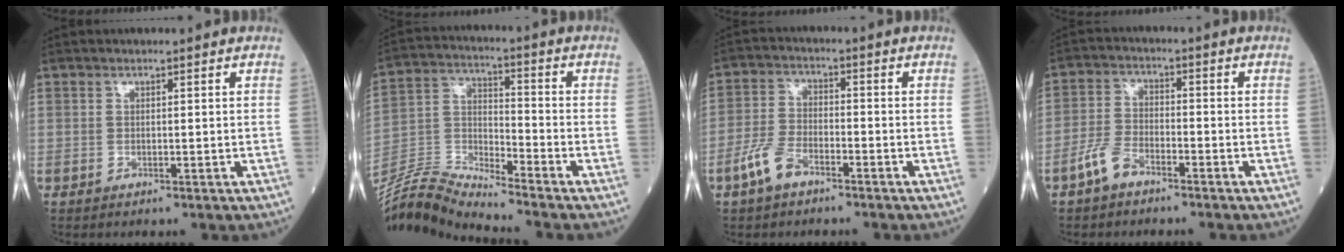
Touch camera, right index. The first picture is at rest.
{"total": 11.9, "force": [-11.7, -1.5, 2.0], "torque": [-0.052, 0.021, -0.228]}
{"total": 5.8, "force": [-3.8, 2.5, 3.6], "torque": [-0.089, 0.003, -0.077]}
{"total": 4.9, "force": [-3.5, 2.1, 2.7], "torque": [-0.067, 0.006, -0.073]}